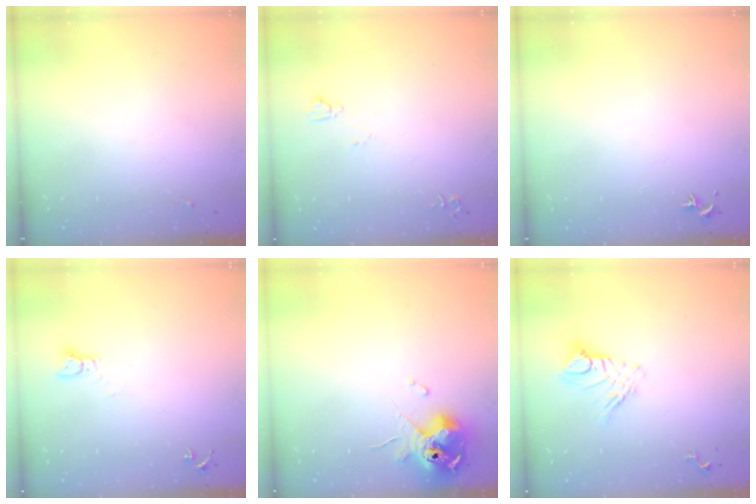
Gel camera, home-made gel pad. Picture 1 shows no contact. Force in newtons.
{"total": 4.9, "press": 4.9, "slide": 0.6}
{"total": 0.7, "press": 0.5, "slide": 0.4}
{"total": 3.2, "press": 3.2, "slide": 0.1}
{"total": 10.8, "press": 10.7, "slide": 1.7}
{"total": 9.8, "press": 9.7, "slide": 0.8}